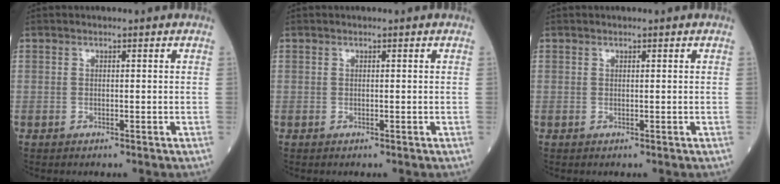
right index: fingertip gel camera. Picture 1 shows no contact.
{"total": 0.0}
{"total": 0.0}